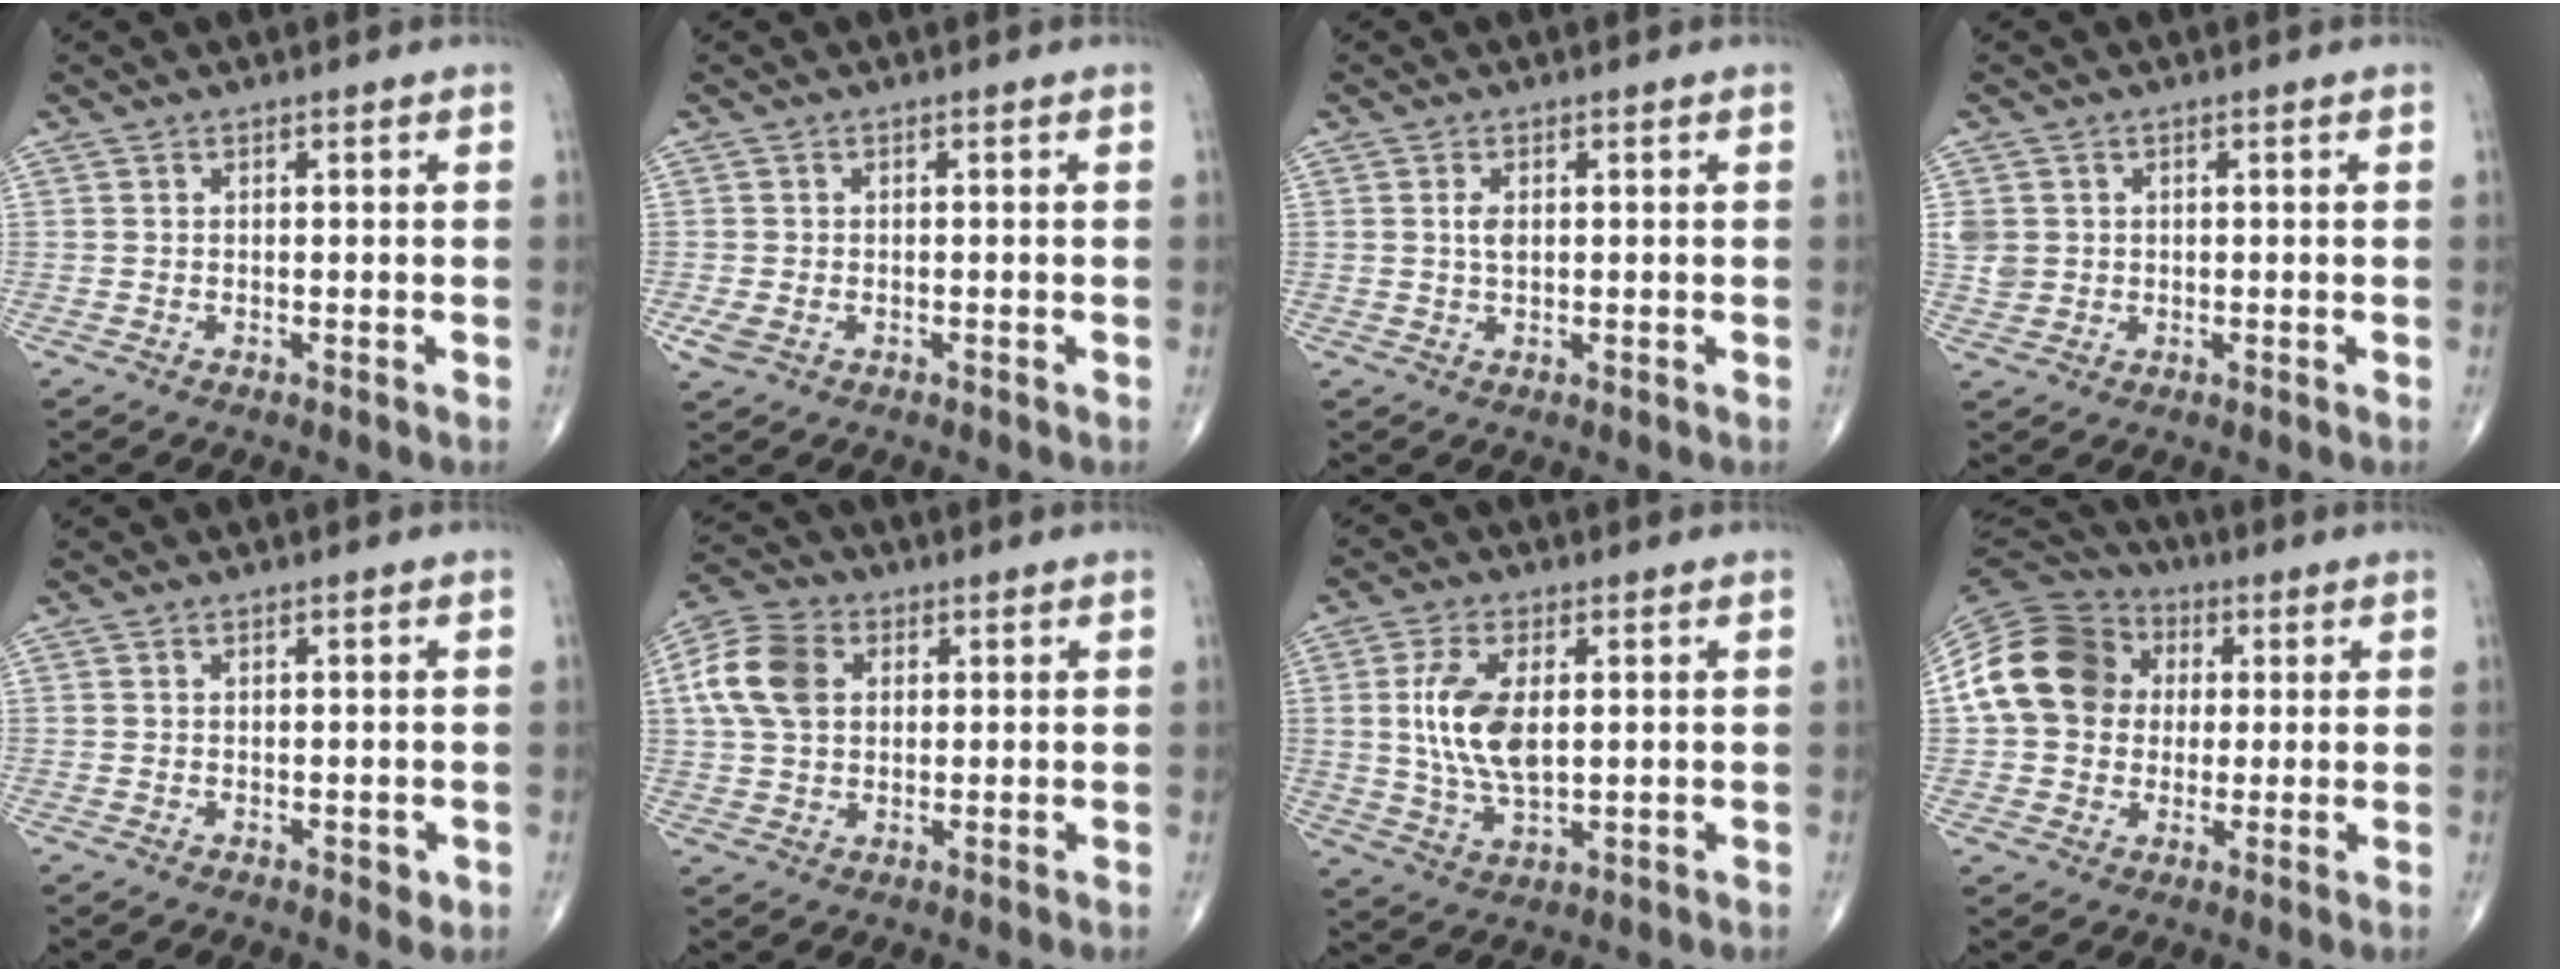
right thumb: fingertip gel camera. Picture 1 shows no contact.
{"total": 2.8, "force": [-0.7, 2.1, 1.7], "torque": [-0.043, -0.003, -0.006]}
{"total": 2.0, "force": [0.4, 1.1, 1.6], "torque": [-0.031, -0.002, 0.009]}
{"total": 3.4, "force": [0.5, 3.1, 1.3], "torque": [-0.017, 0.004, 0.017]}
{"total": 1.6, "force": [-0.1, 0.9, 1.2], "torque": [-0.011, -0.002, 0.000]}
{"total": 10.6, "force": [2.4, 7.6, 6.9], "torque": [-0.131, 0.011, 0.038]}
{"total": 10.8, "force": [1.5, 5.4, 9.2], "torque": [-0.185, -0.010, 0.035]}
{"total": 16.8, "force": [2.3, 13.8, 9.1], "torque": [-0.162, 0.029, 0.036]}